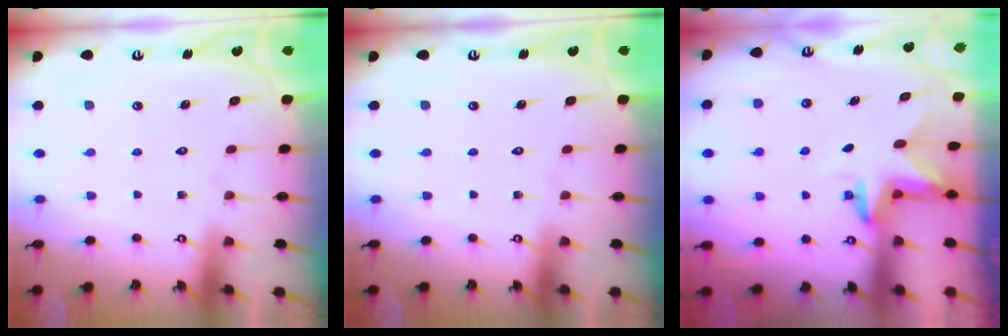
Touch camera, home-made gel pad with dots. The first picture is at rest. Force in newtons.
{"total": 0.0}
{"total": 3.3, "press": 3.3, "slide": 0.1}